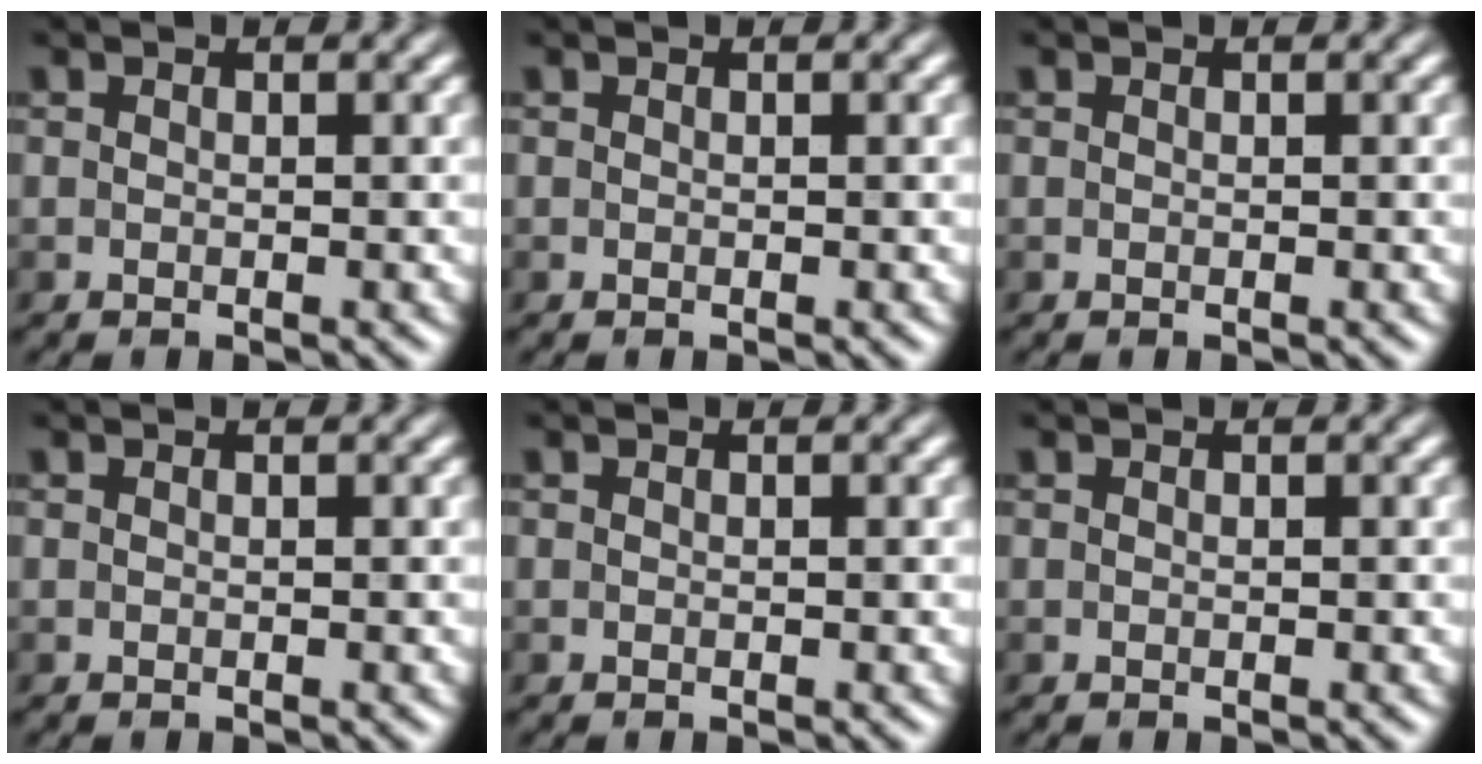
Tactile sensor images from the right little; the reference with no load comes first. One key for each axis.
{"total": 0.0}
{"total": 0.0}
{"total": 0.0}
{"total": 0.0}
{"total": 0.0}